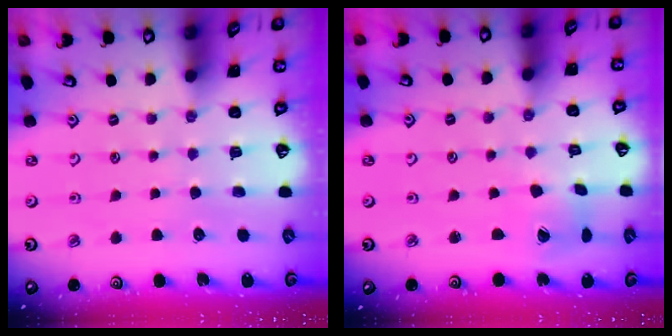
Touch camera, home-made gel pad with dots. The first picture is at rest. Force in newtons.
{"total": 3.5, "press": 3.5, "slide": 0.4}